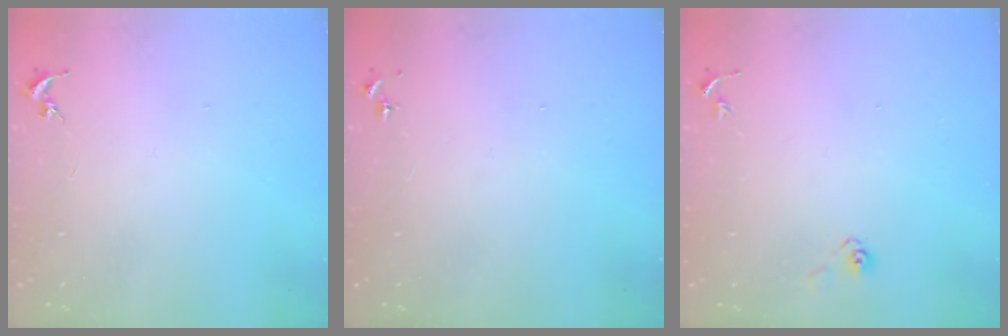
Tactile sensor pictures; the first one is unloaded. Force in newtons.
{"total": 0.0}
{"total": 3.6, "press": 2.9, "slide": 2.1}